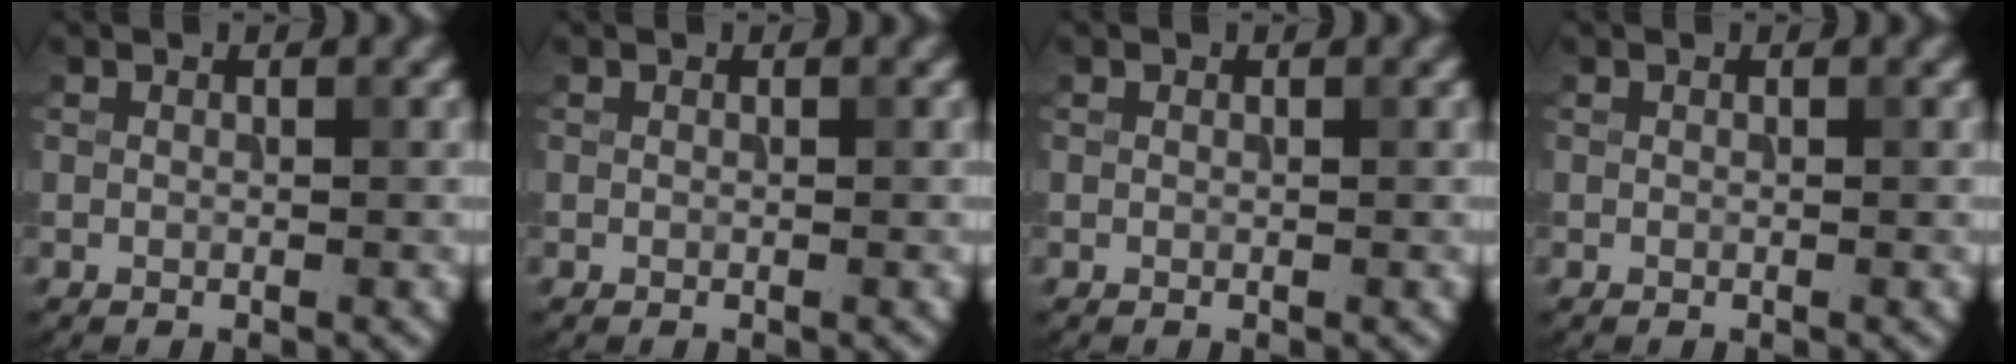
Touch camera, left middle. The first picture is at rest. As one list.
[{"total": 0.0}, {"total": 0.0}, {"total": 0.0}]